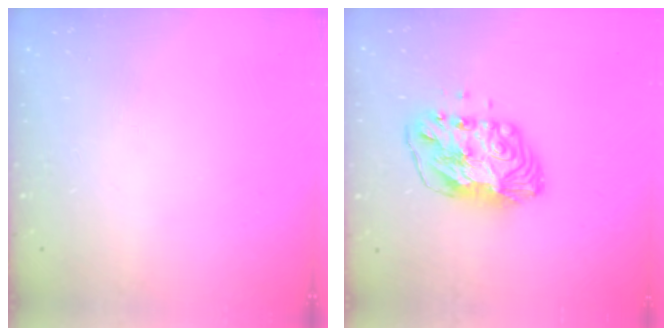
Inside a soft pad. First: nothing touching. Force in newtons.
{"total": 10.8, "press": 10.8, "slide": 1.0}